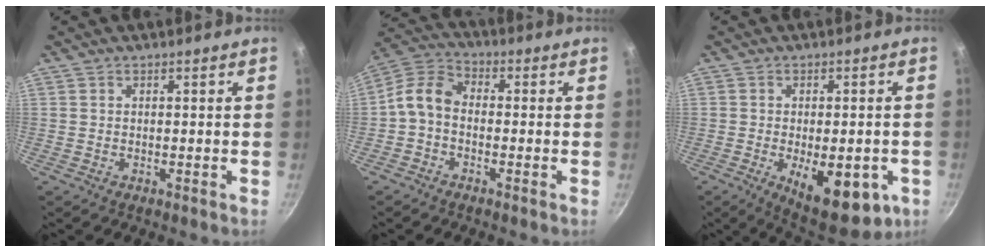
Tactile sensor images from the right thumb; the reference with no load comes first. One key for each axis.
{"total": 6.9, "fx": -1.7, "fy": 4.8, "fz": 4.6, "tx": -0.094, "ty": 0.038, "tz": -0.052}
{"total": 14.8, "fx": -4.8, "fy": 6.6, "fz": 12.3, "tx": -0.132, "ty": -0.003, "tz": -0.052}